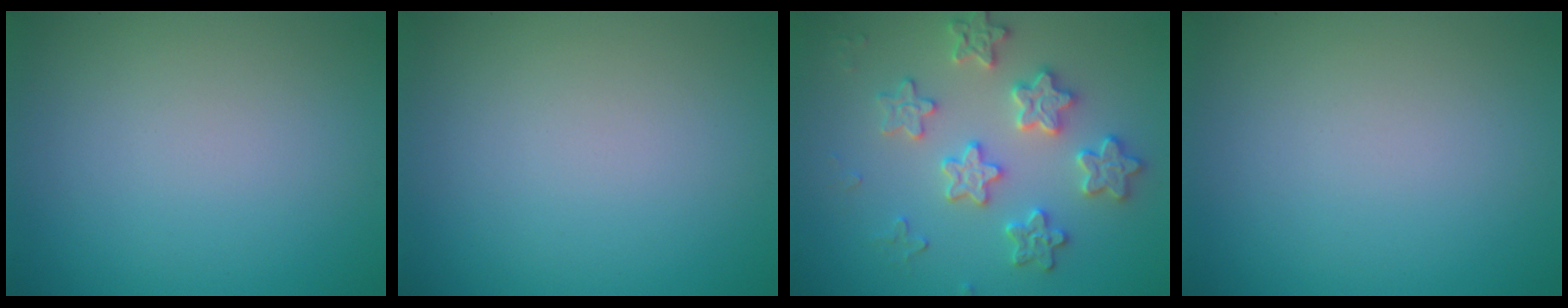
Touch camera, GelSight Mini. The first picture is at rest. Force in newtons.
{"total": 0.0}
{"total": 3.8, "press": 3.8, "slide": 0.3}
{"total": 0.0}